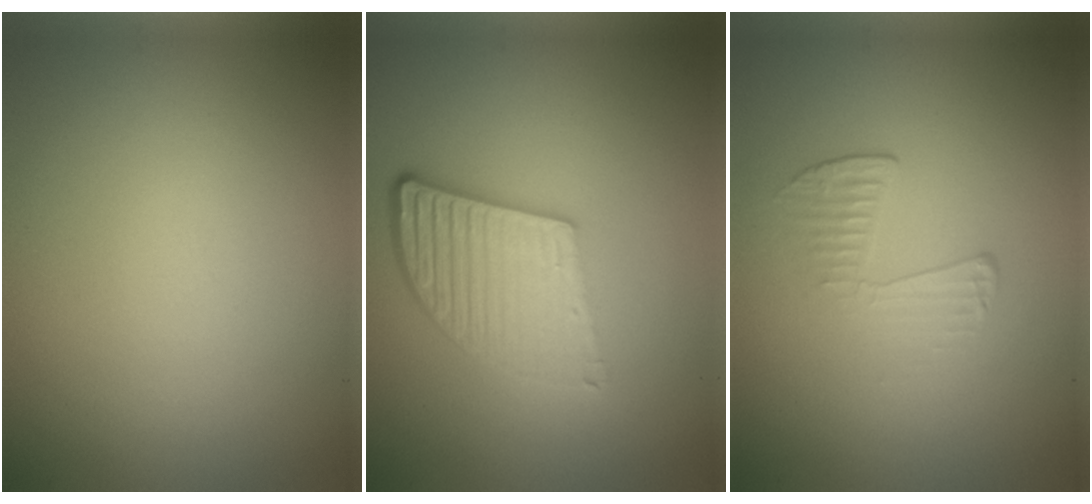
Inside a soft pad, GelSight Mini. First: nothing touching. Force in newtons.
{"total": 5.5, "press": 3.8, "slide": 4.0}
{"total": 1.8, "press": 0.5, "slide": 1.7}